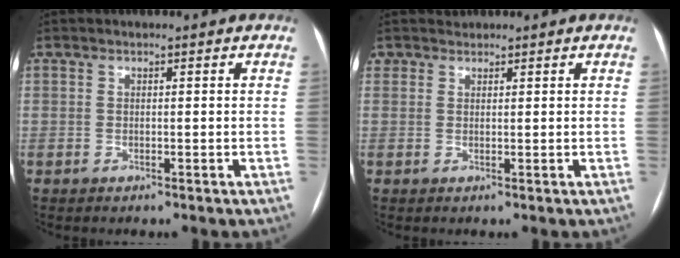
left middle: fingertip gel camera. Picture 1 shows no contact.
{"total": 0.9, "force": [0.8, 0.4, -0.3], "torque": [0.005, 0.005, 0.014]}